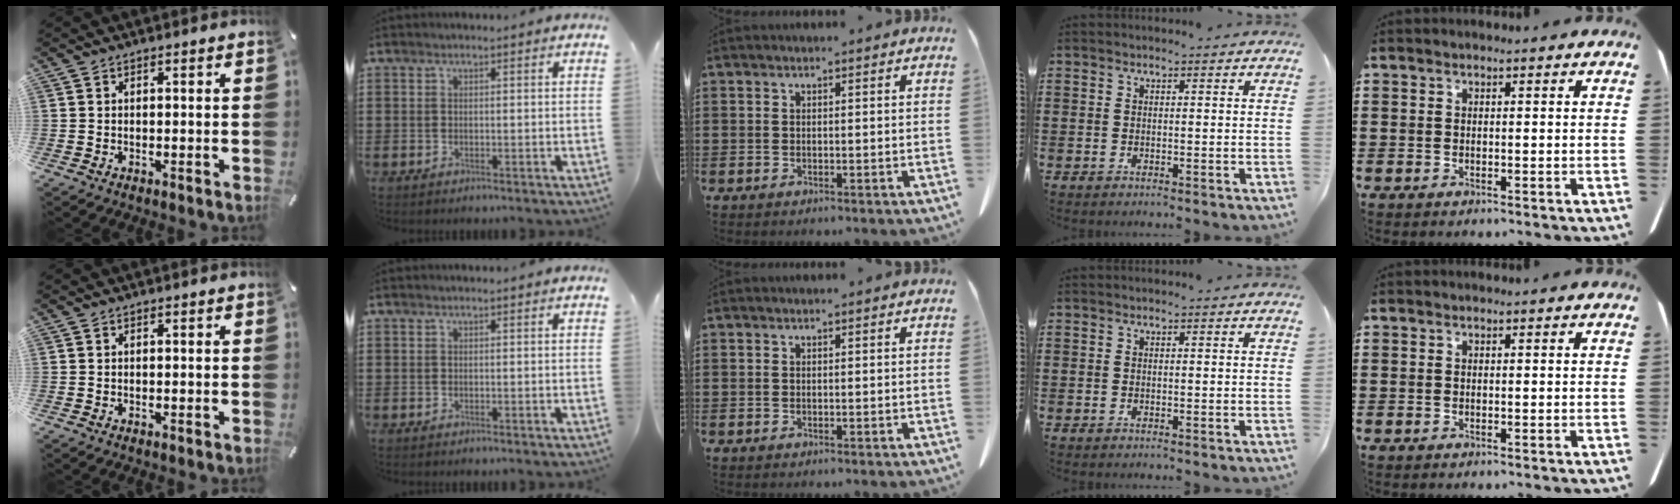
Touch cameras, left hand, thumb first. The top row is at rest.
{}